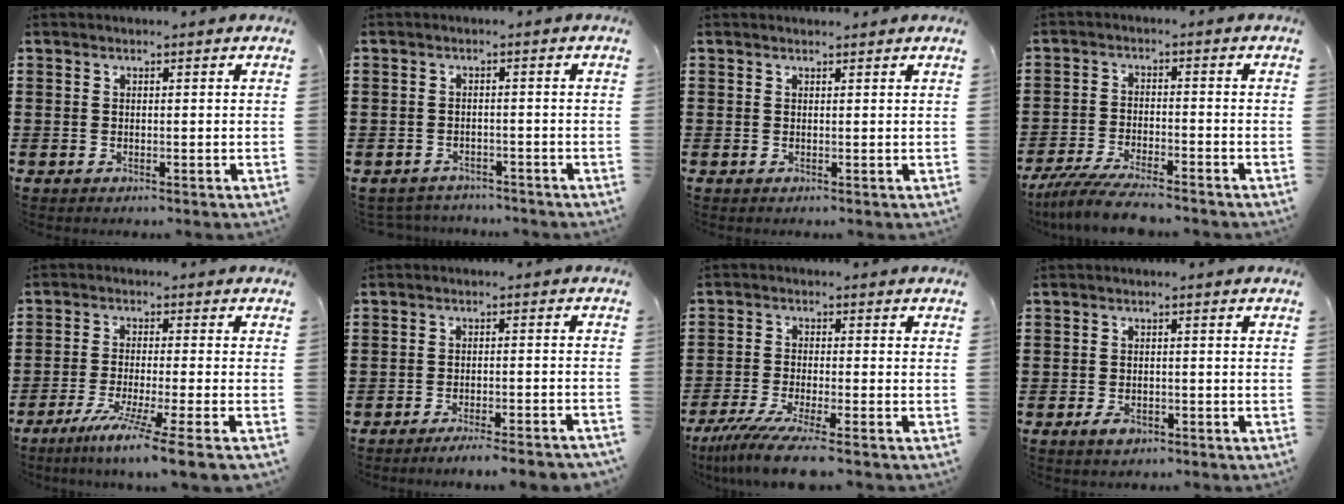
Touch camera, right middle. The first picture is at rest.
{"total": 1.9, "force": [-1.9, 0.3, -0.2], "torque": [-0.004, -0.003, -0.042]}
{"total": 0.5, "force": [0.5, 0.1, 0.0], "torque": [0.006, -0.002, 0.008]}
{"total": 6.1, "force": [-5.6, 0.4, 2.4], "torque": [-0.058, -0.009, -0.107]}
{"total": 6.2, "force": [-4.8, -1.2, 3.8], "torque": [-0.074, -0.027, -0.091]}
{"total": 3.1, "force": [-2.9, -0.5, 1.1], "torque": [-0.018, -0.003, -0.056]}
{"total": 6.6, "force": [-5.4, -0.1, 3.9], "torque": [-0.087, -0.021, -0.102]}
{"total": 1.8, "force": [-1.2, 0.9, 1.1], "torque": [-0.021, -0.001, -0.022]}